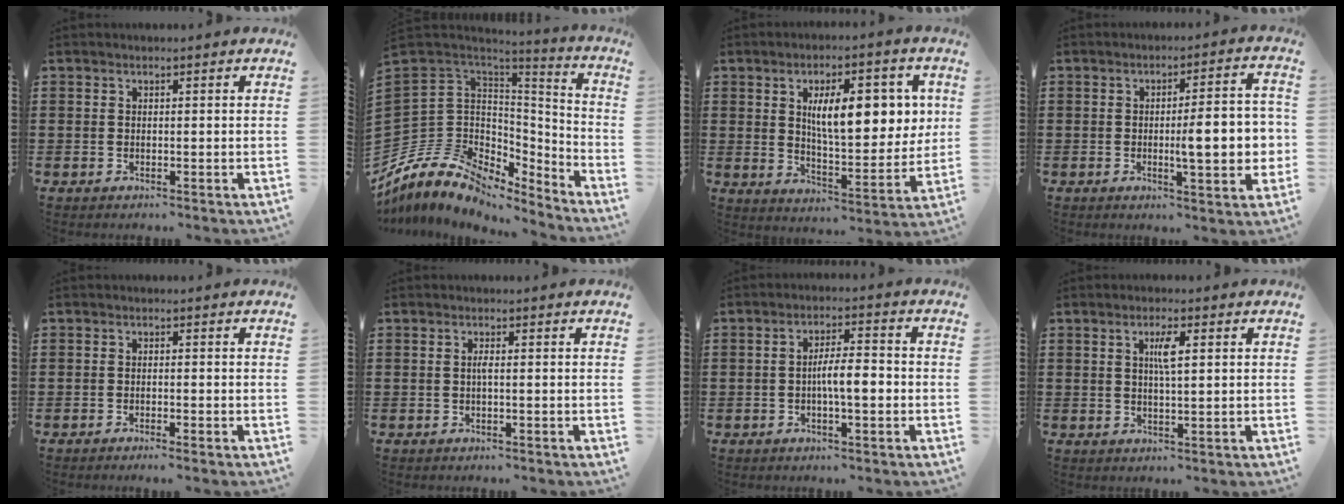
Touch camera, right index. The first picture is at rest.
{"total": 11.5, "force": [-6.1, 8.5, 4.7], "torque": [-0.141, -0.008, -0.117]}
{"total": 11.4, "force": [3.3, 4.6, 9.9], "torque": [-0.163, 0.001, 0.052]}
{"total": 9.4, "force": [-0.8, 2.0, 9.2], "torque": [-0.129, -0.008, -0.017]}
{"total": 1.1, "force": [-0.9, -0.1, 0.6], "torque": [-0.010, -0.003, -0.016]}
{"total": 1.0, "force": [-0.2, 0.0, 1.0], "torque": [-0.021, -0.004, -0.003]}
{"total": 5.1, "force": [-0.9, 1.3, 4.9], "torque": [-0.085, 0.007, -0.019]}
{"total": 3.2, "force": [0.8, 0.6, 3.0], "torque": [-0.061, 0.005, 0.011]}